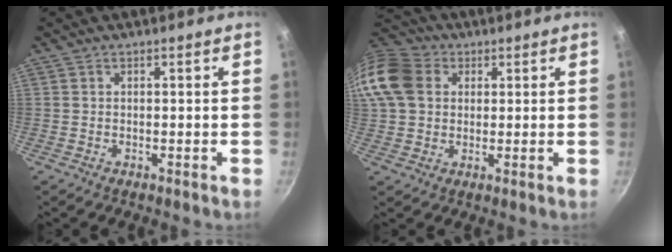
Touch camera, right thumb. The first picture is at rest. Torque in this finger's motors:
{"motor_torque": [1.58, 3.26, 1.06, -0.23, 0.27]}